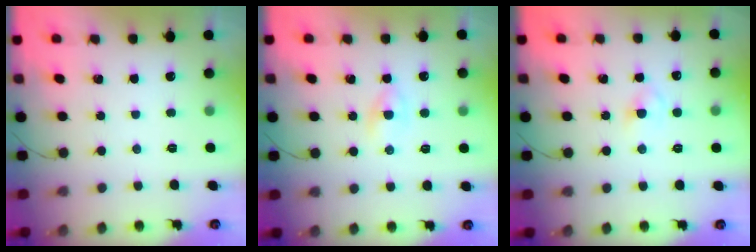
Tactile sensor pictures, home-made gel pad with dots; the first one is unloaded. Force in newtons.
{"total": 2.7, "press": 2.4, "slide": 1.1}
{"total": 2.9, "press": 2.7, "slide": 1.2}